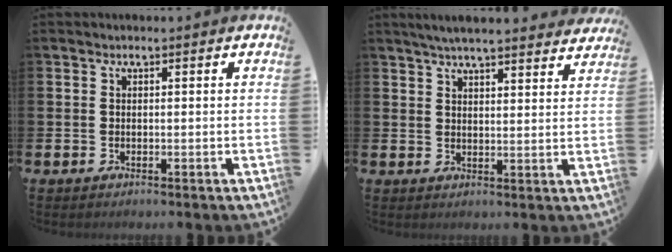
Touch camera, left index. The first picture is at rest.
{"total": 5.2, "force": [4.9, 0.3, 1.5], "torque": [-0.041, -0.019, 0.089]}